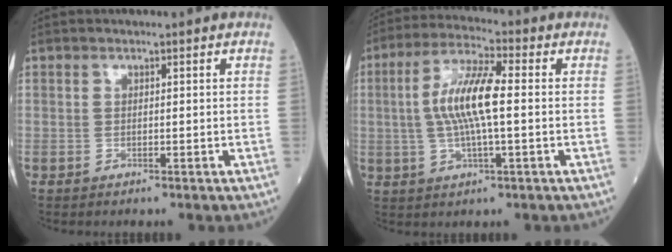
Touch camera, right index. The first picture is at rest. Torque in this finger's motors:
{"motor_torque": [1.27, 0.39, 0.26, 0.09]}